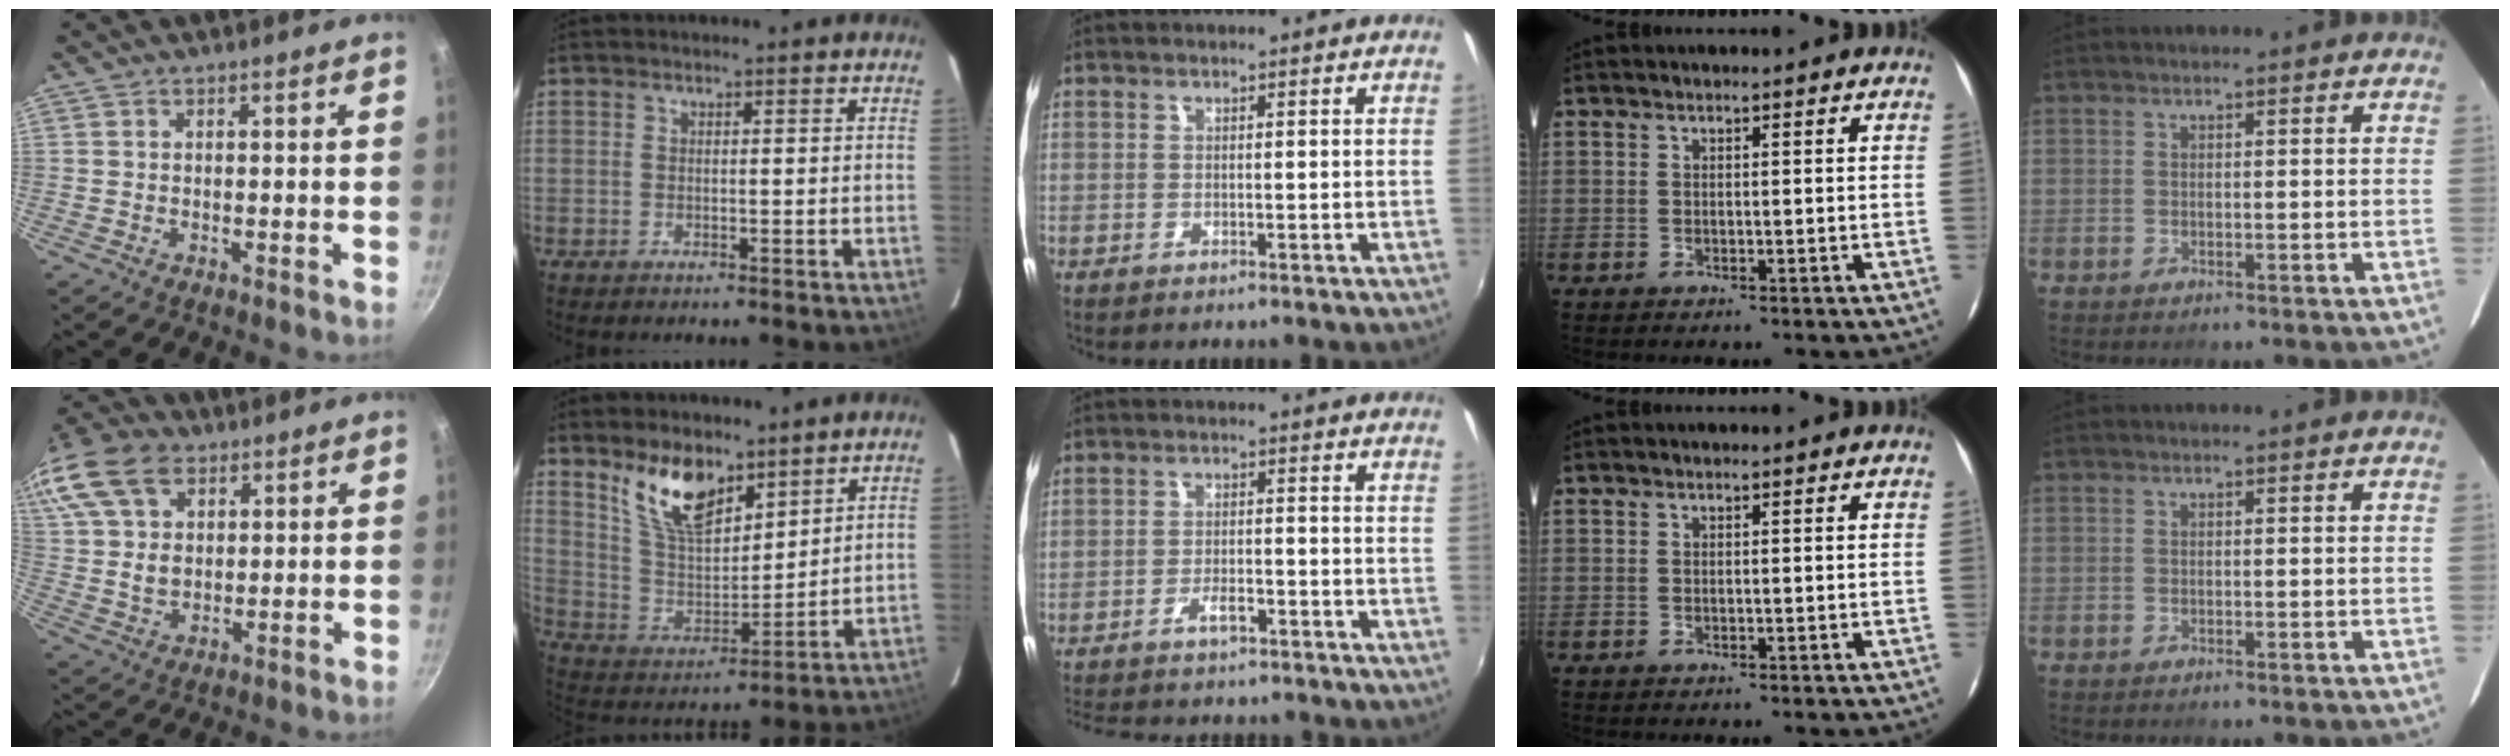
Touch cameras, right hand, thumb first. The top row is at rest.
{"thumb": {"total": 24.0, "force": [11.1, 16.2, 13.8], "torque": [-0.318, 0.031, 0.204]}, "index": {"total": 12.9, "force": [8.8, 5.7, 7.6], "torque": [-0.147, 0.000, 0.176]}, "middle": {"total": 8.1, "force": [-6.8, 2.5, 3.5], "torque": [-0.087, 0.000, -0.105]}}